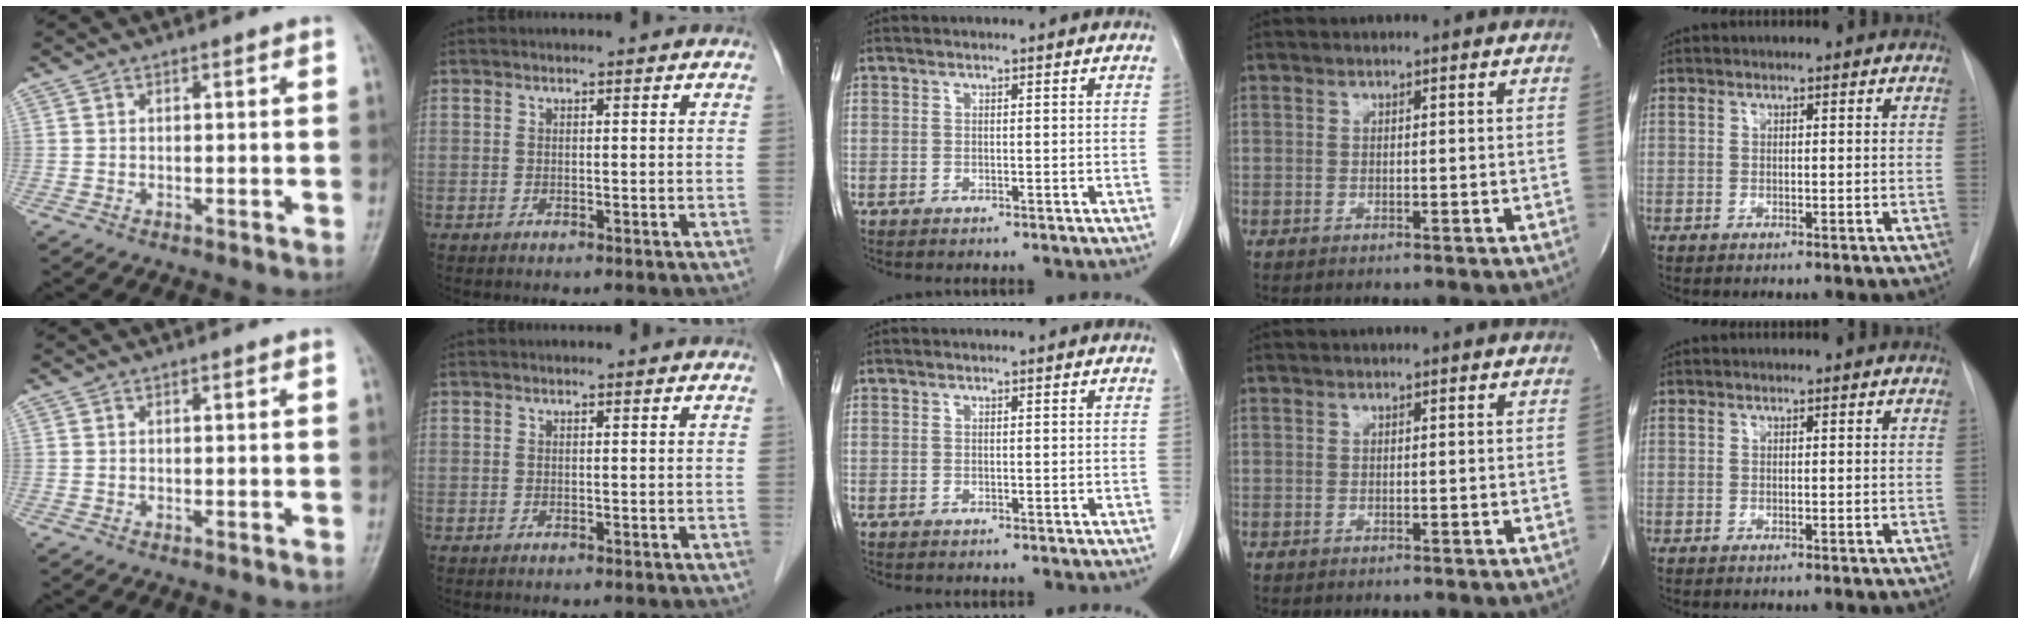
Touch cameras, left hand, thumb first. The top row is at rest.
{}